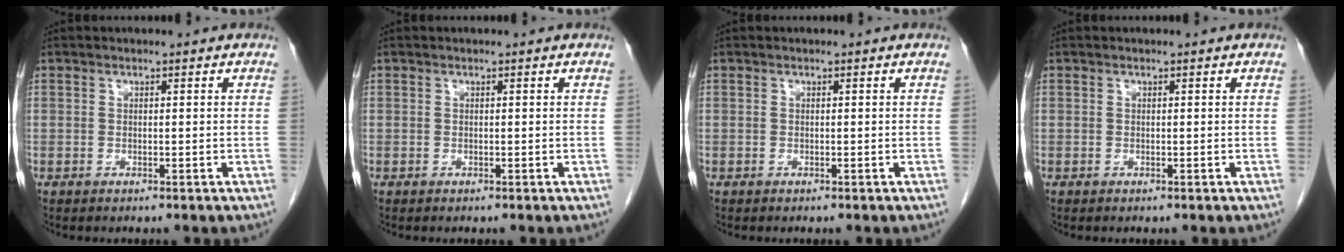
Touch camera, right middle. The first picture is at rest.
{"total": 0.0}
{"total": 0.0}
{"total": 0.0}